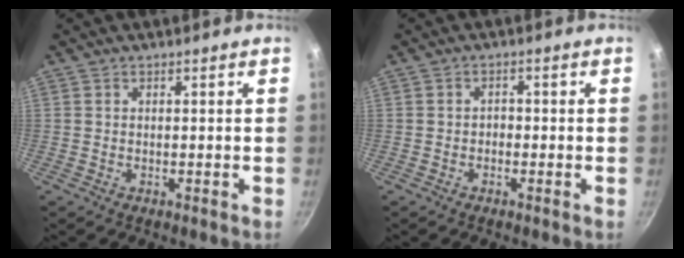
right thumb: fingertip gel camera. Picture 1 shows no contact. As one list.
[{"total": 1.3, "force": [-0.7, 1.0, 0.5], "torque": [-0.005, 0.008, -0.013]}]